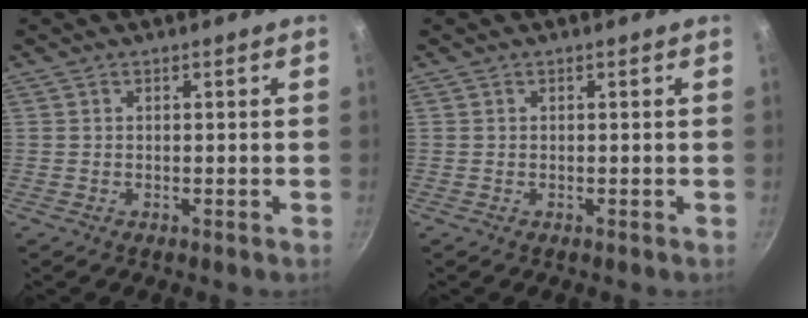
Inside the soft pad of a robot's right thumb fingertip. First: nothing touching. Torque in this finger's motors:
{"motor_torque": [-0.01, 0.00, 0.00, 0.00, 0.01]}